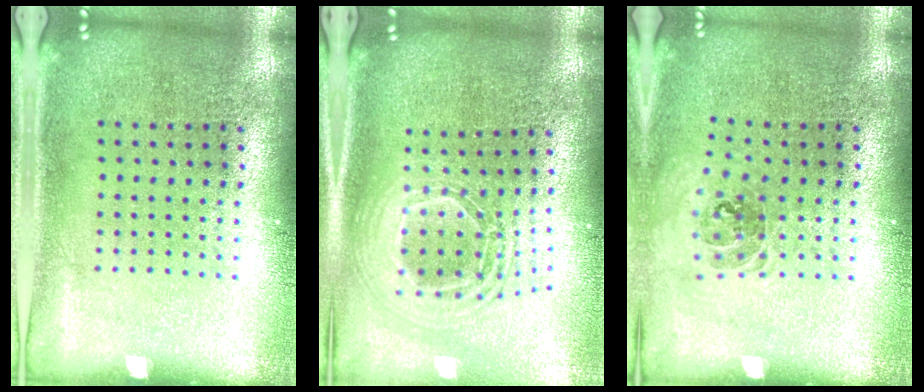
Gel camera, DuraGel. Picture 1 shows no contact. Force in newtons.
{"total": 2.2, "press": 1.7, "slide": 1.3}
{"total": 0.9, "press": 0.8, "slide": 0.3}